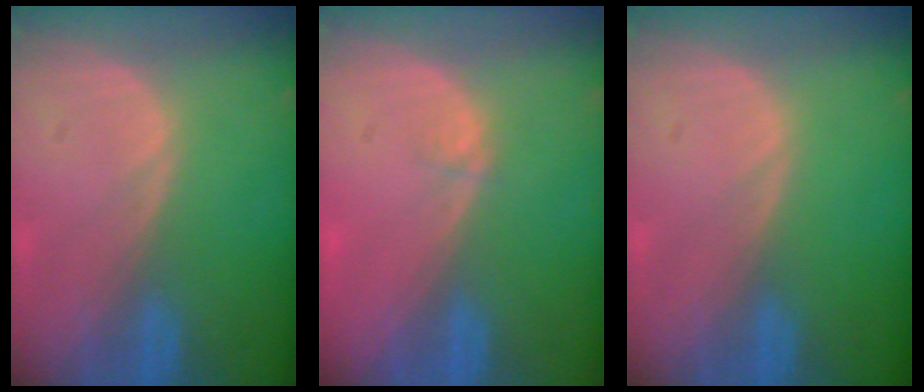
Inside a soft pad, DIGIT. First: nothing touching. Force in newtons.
{"total": 0.5, "press": 0.5, "slide": 0.2}
{"total": 0.0}